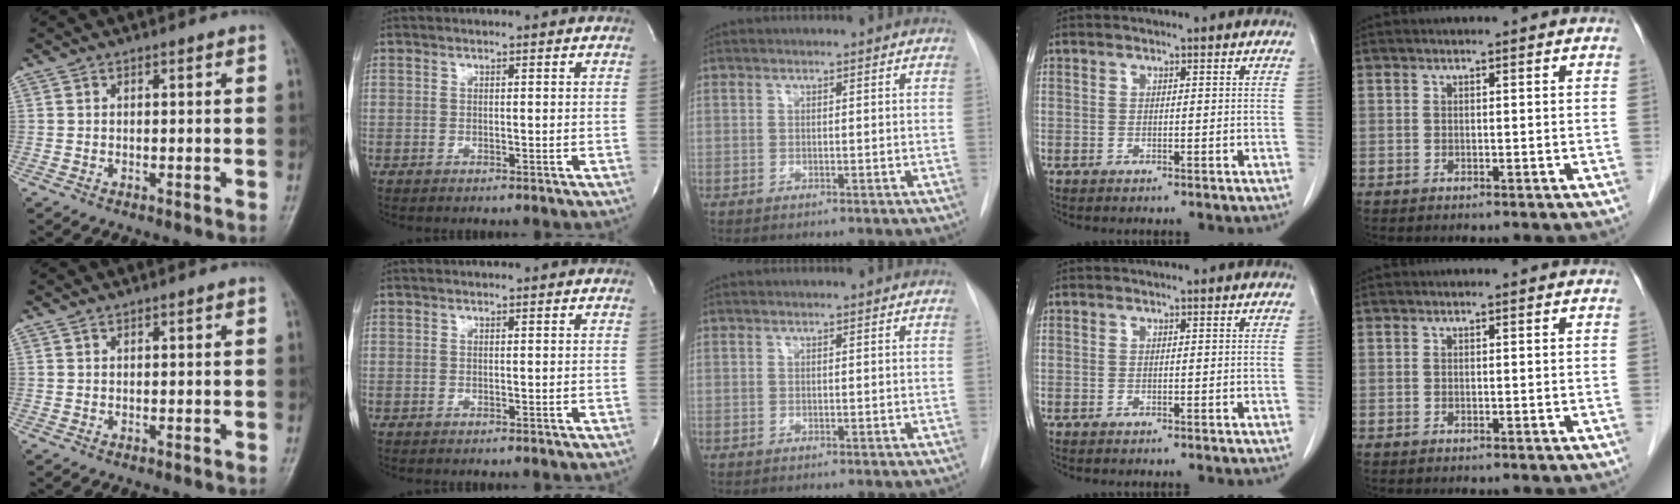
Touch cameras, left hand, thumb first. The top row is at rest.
{"thumb": {"total": 0.7, "force": [0.6, 0.3, 0.2], "torque": [-0.001, 0.005, 0.012]}, "index": {"total": 1.0, "force": [0.9, 0.2, 0.3], "torque": [-0.007, 0.018, 0.013]}}